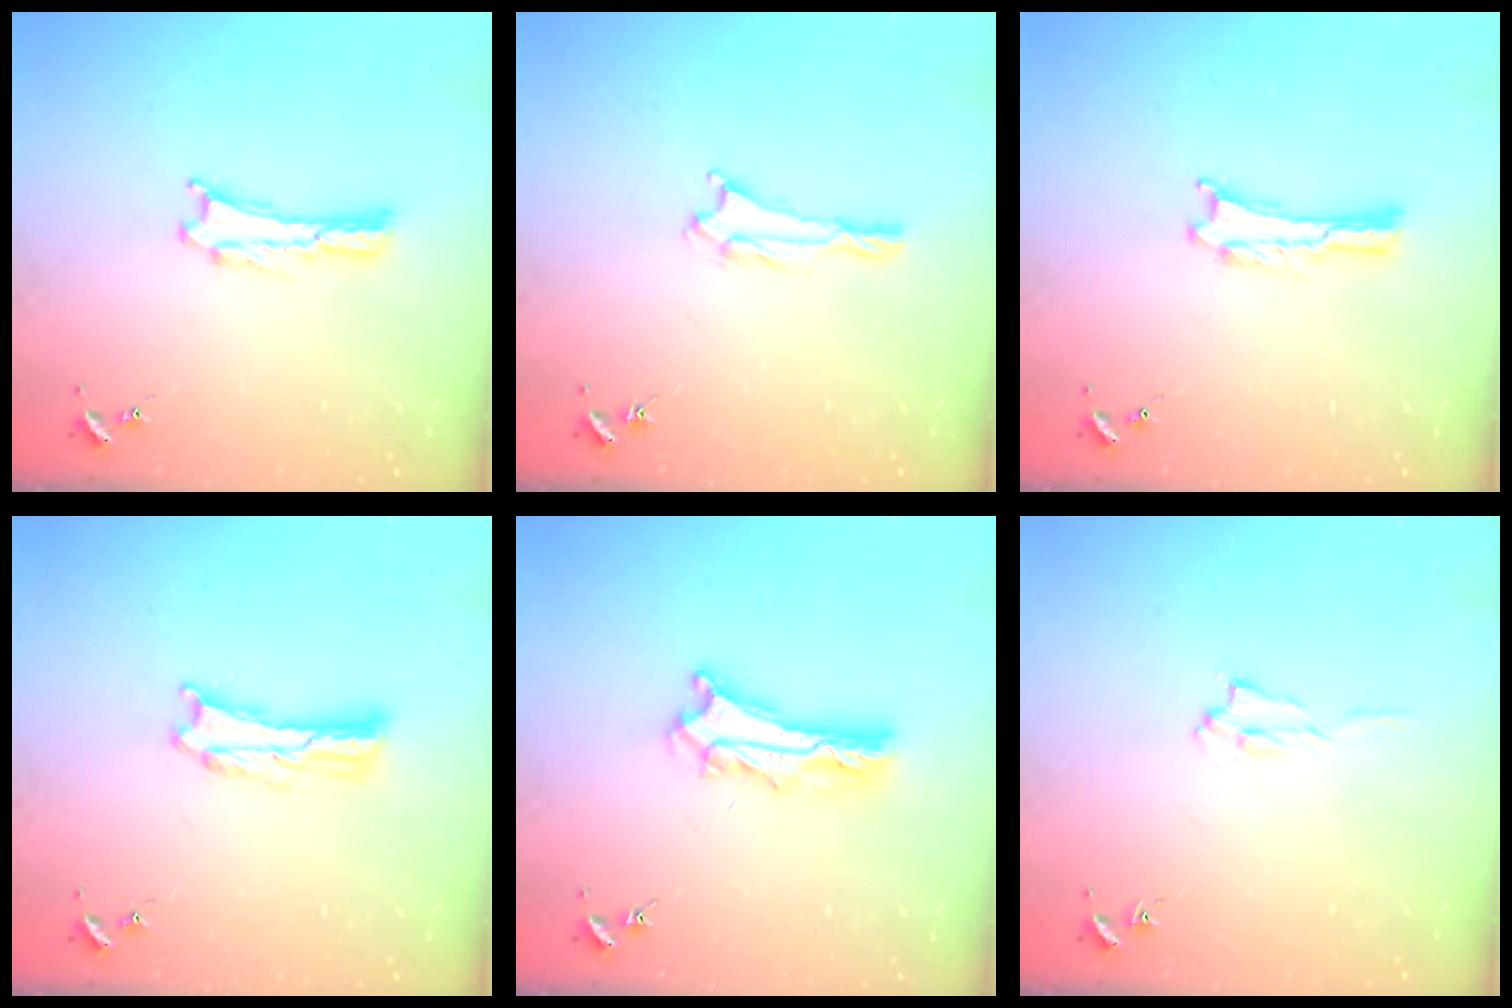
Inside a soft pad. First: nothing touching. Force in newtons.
{"total": 1.0, "press": 1.0, "slide": 0.1}
{"total": 0.0}
{"total": 1.0, "press": 1.0, "slide": 0.2}
{"total": 4.4, "press": 4.4, "slide": 0.3}
{"total": 1.4, "press": 1.4, "slide": 0.2}